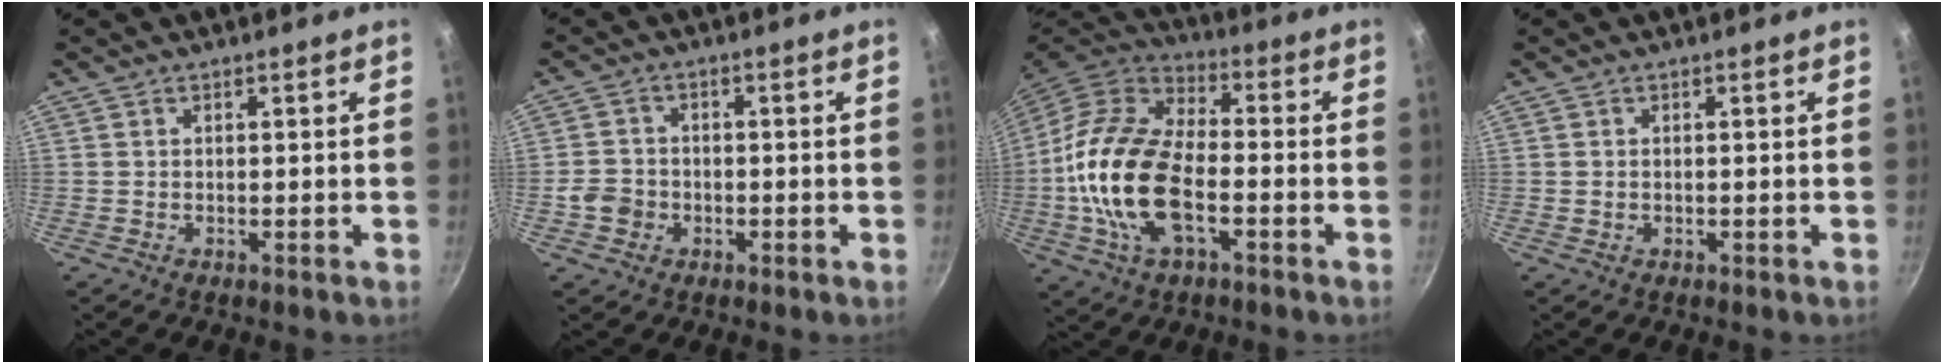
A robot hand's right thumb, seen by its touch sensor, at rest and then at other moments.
{"total": 4.2, "force": [-1.4, 3.7, 1.6], "torque": [-0.014, 0.014, -0.027]}
{"total": 20.6, "force": [-4.3, 10.9, 16.9], "torque": [-0.341, 0.022, -0.083]}
{"total": 0.6, "force": [0.0, 0.5, 0.3], "torque": [-0.008, 0.004, 0.002]}